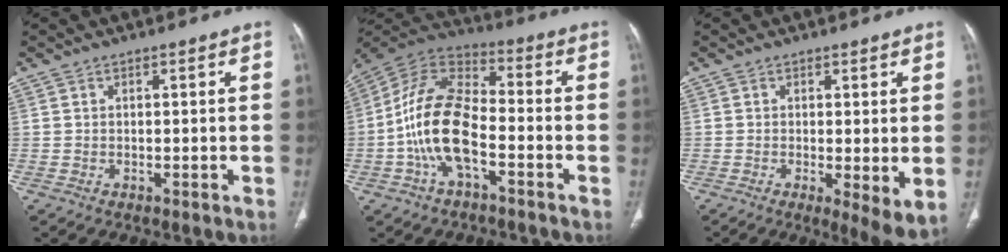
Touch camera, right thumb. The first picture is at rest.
{"total": 15.3, "force": [-4.2, 7.8, 12.5], "torque": [-0.247, 0.042, -0.086]}
{"total": 6.3, "force": [-0.7, 1.8, 6.0], "torque": [-0.095, -0.022, -0.010]}